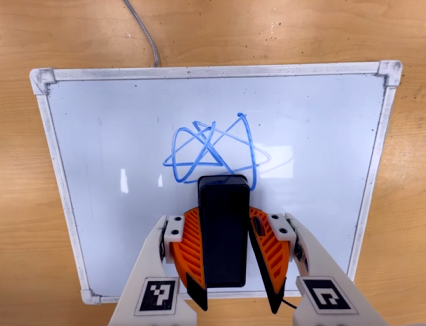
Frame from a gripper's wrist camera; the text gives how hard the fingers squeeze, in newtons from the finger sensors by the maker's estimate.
{"total": 5.3, "left": 4.6, "right": 5.9}